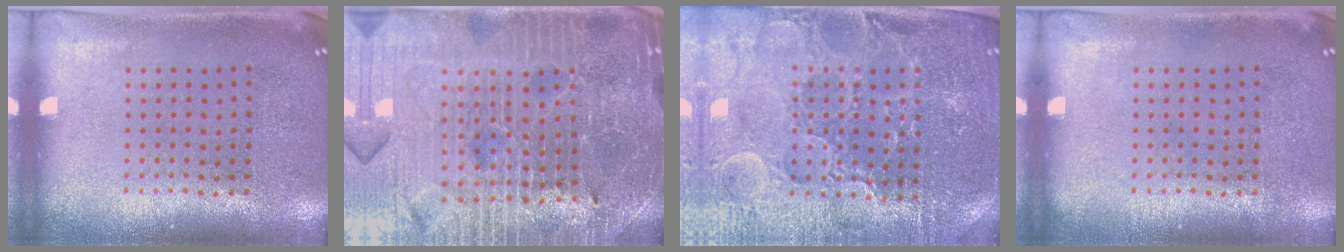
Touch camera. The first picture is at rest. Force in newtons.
{"total": 5.1, "press": 4.8, "slide": 1.7}
{"total": 4.2, "press": 4.1, "slide": 1.2}
{"total": 0.0}